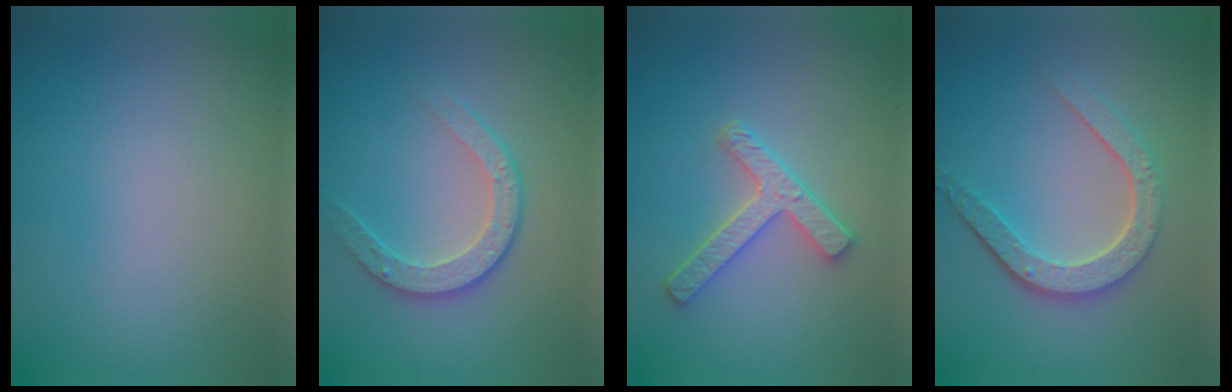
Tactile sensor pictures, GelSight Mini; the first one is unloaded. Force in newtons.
{"total": 3.3, "press": 2.8, "slide": 1.7}
{"total": 3.4, "press": 3.0, "slide": 1.6}
{"total": 4.7, "press": 3.6, "slide": 3.0}